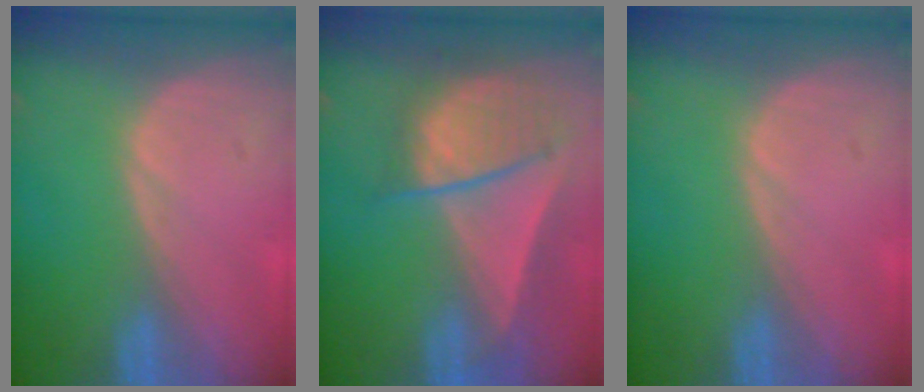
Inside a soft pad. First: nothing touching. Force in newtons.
{"total": 8.6, "press": 7.7, "slide": 3.7}
{"total": 0.0}